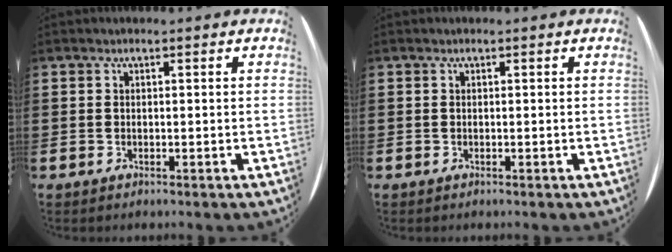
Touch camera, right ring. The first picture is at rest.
{"total": 0.0}